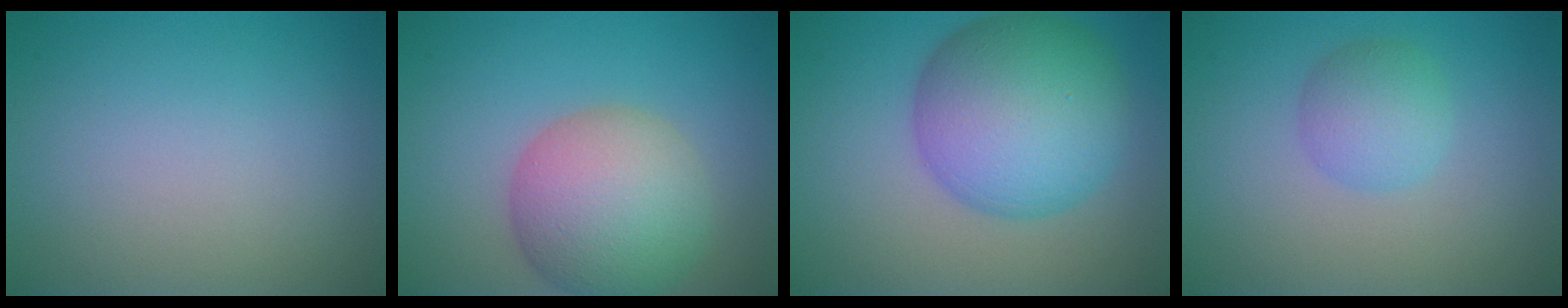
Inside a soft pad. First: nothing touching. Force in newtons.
{"total": 8.1, "press": 8.1, "slide": 0.3}
{"total": 10.3, "press": 10.3, "slide": 0.2}
{"total": 2.9, "press": 2.9, "slide": 0.1}